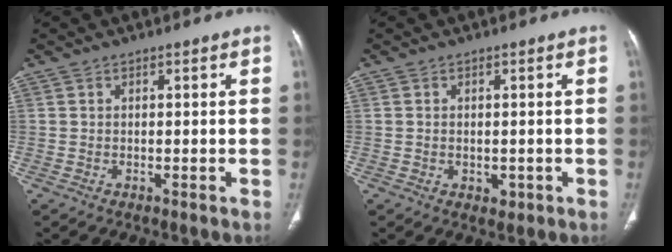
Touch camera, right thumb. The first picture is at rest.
{"total": 1.8, "force": [-0.4, 1.5, 1.0], "torque": [-0.006, 0.000, 0.000]}